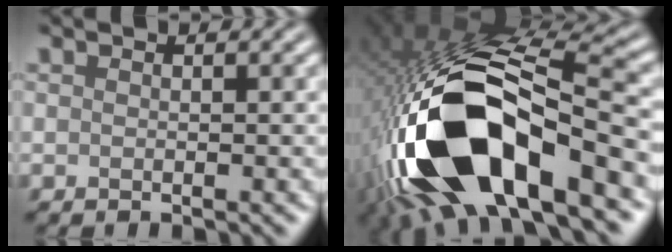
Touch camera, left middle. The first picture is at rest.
{"total": 17.2, "force": [-6.1, 7.4, 14.3], "torque": [-0.280, -0.010, -0.094]}